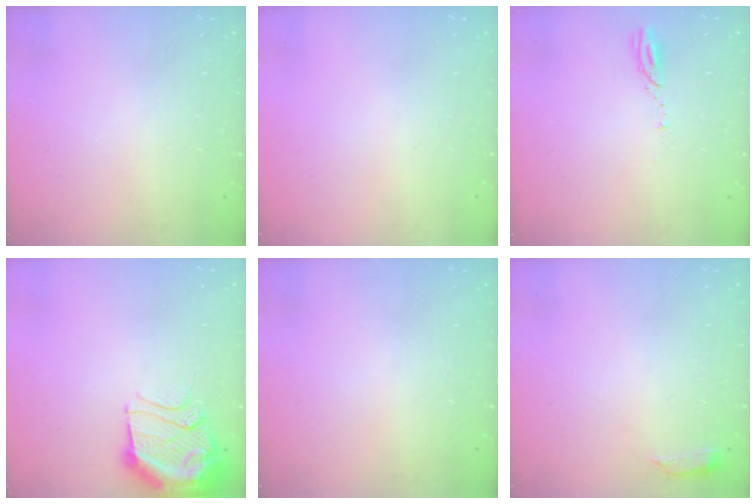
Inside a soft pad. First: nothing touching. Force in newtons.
{"total": 0.0}
{"total": 3.1, "press": 3.1, "slide": 0.3}
{"total": 14.7, "press": 12.8, "slide": 7.3}
{"total": 0.0}
{"total": 2.8, "press": 2.8, "slide": 0.5}